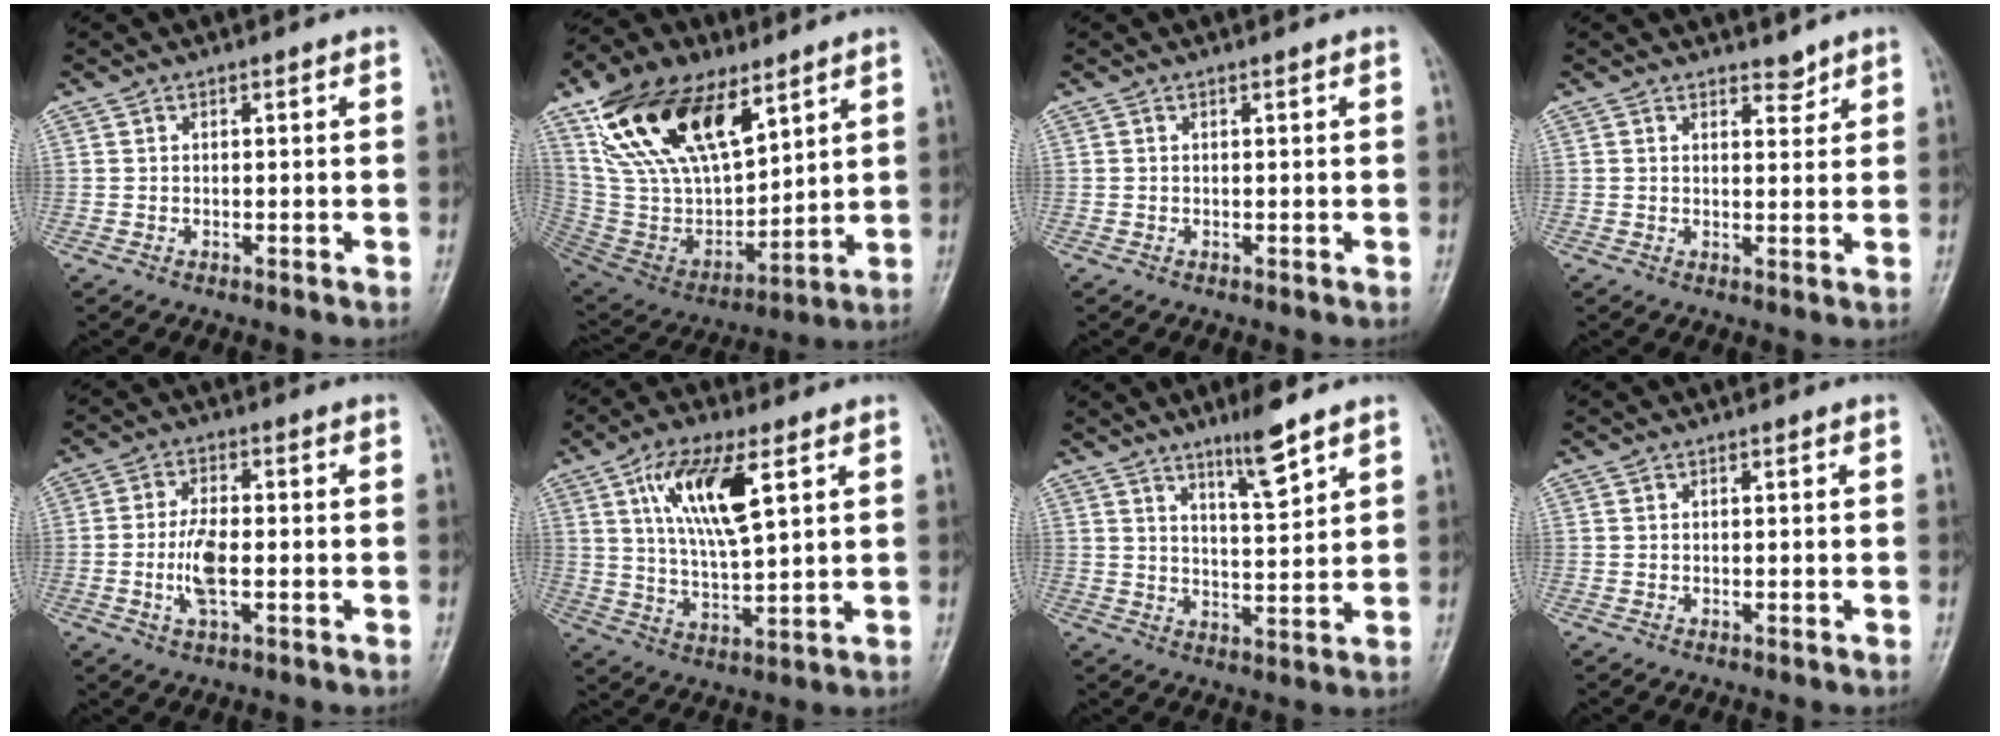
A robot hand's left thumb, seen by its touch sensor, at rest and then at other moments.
{"total": 24.6, "force": [13.0, 12.9, 16.4], "torque": [-0.287, -0.040, 0.251]}
{"total": 0.0}
{"total": 2.3, "force": [2.0, 1.0, 0.6], "torque": [0.008, -0.016, 0.029]}
{"total": 6.8, "force": [-1.4, 3.0, 6.0], "torque": [-0.123, 0.006, -0.026]}
{"total": 13.0, "force": [5.1, 4.6, 11.0], "torque": [-0.198, -0.018, 0.097]}
{"total": 7.2, "force": [5.2, 0.8, 4.9], "torque": [-0.076, -0.040, 0.090]}
{"total": 0.0}